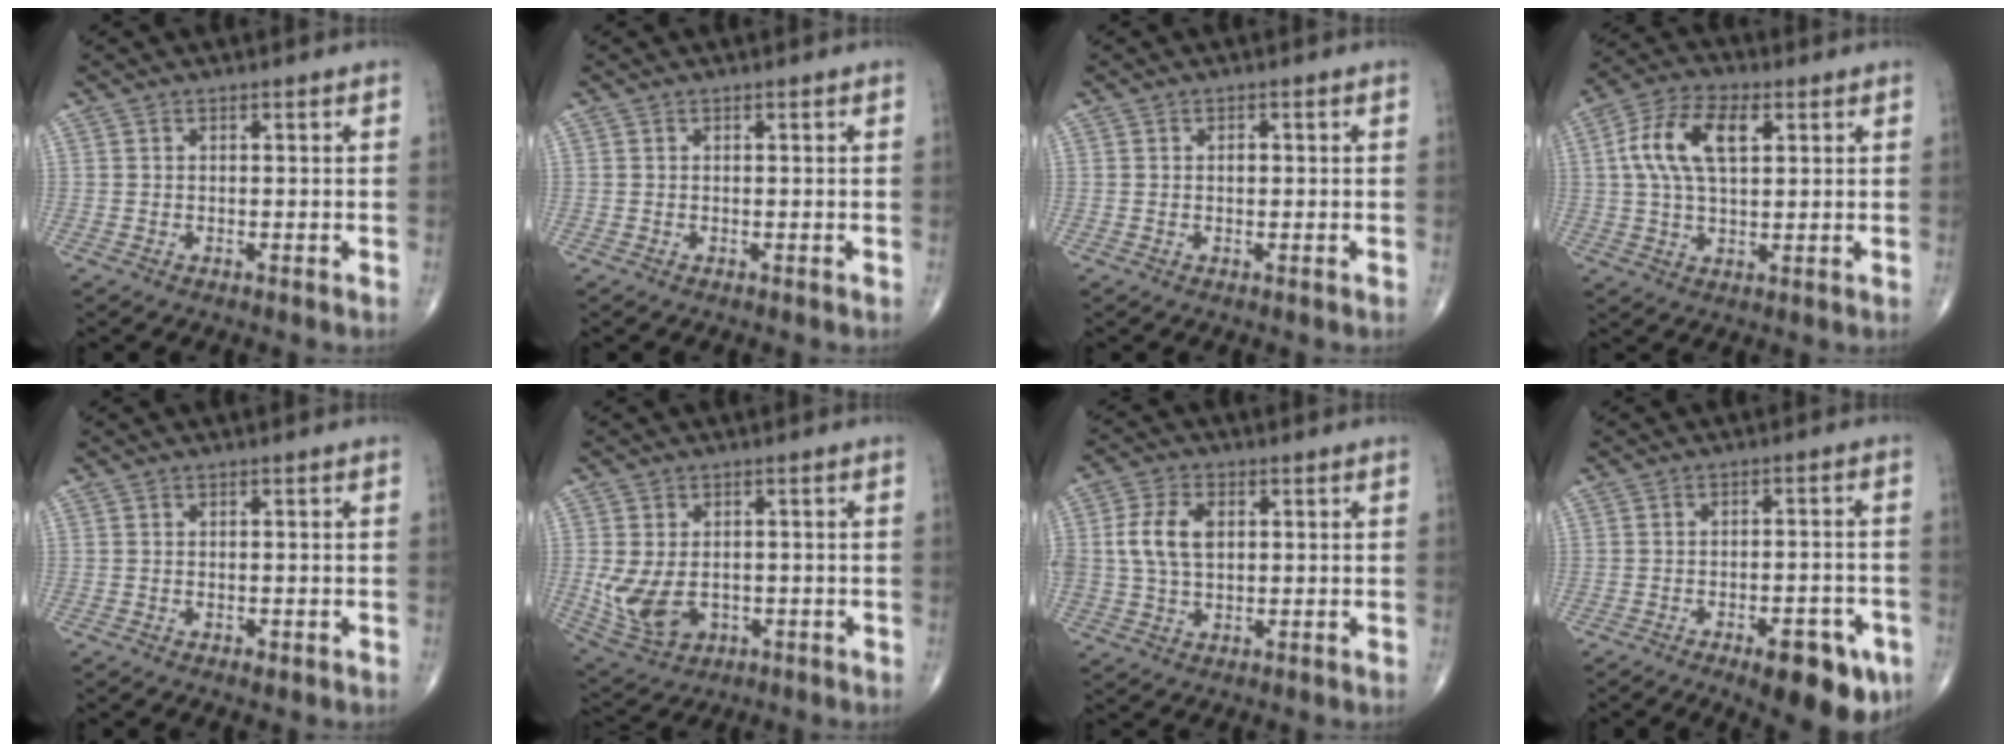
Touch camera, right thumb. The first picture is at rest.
{"total": 0.0}
{"total": 1.0, "force": [0.1, 0.7, 0.7], "torque": [-0.009, 0.004, 0.000]}
{"total": 11.9, "force": [3.1, 6.1, 9.7], "torque": [-0.188, 0.013, 0.054]}
{"total": 0.9, "force": [-0.4, 0.5, 0.7], "torque": [-0.012, -0.001, -0.004]}
{"total": 9.2, "force": [-1.3, 6.4, 6.5], "torque": [-0.125, -0.005, -0.007]}
{"total": 7.7, "force": [1.2, 4.9, 5.8], "torque": [-0.117, 0.006, 0.024]}
{"total": 11.4, "force": [-5.9, 4.2, 8.8], "torque": [-0.091, 0.021, -0.072]}